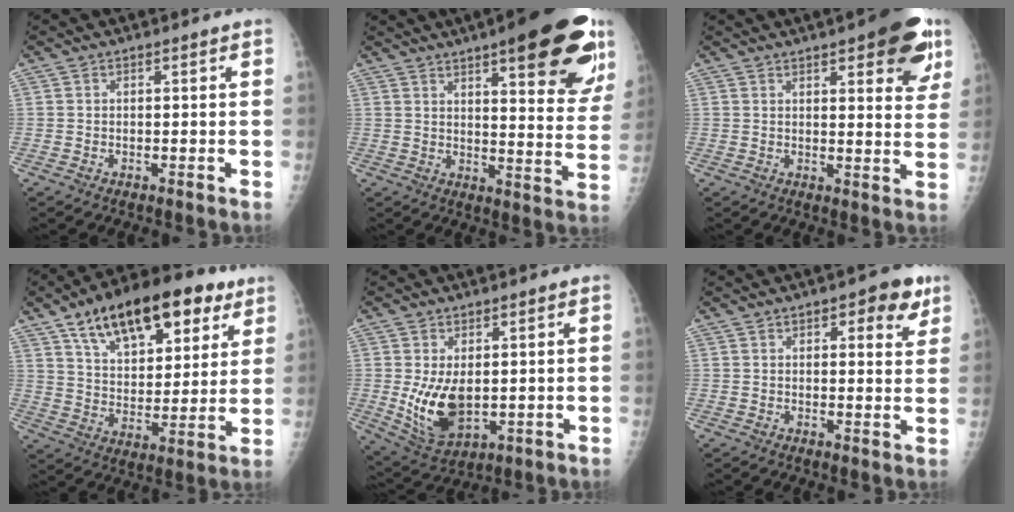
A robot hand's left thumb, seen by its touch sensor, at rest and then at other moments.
{"total": 24.2, "force": [13.9, 6.5, 18.8], "torque": [-0.214, -0.047, 0.177]}
{"total": 13.7, "force": [7.3, 4.4, 10.7], "torque": [-0.095, -0.027, 0.087]}
{"total": 23.4, "force": [13.0, 11.6, 15.7], "torque": [-0.214, -0.021, 0.211]}
{"total": 10.1, "force": [-0.1, 5.9, 8.2], "torque": [-0.137, -0.018, 0.018]}
{"total": 7.2, "force": [3.8, 3.1, 5.3], "torque": [-0.041, -0.013, 0.042]}